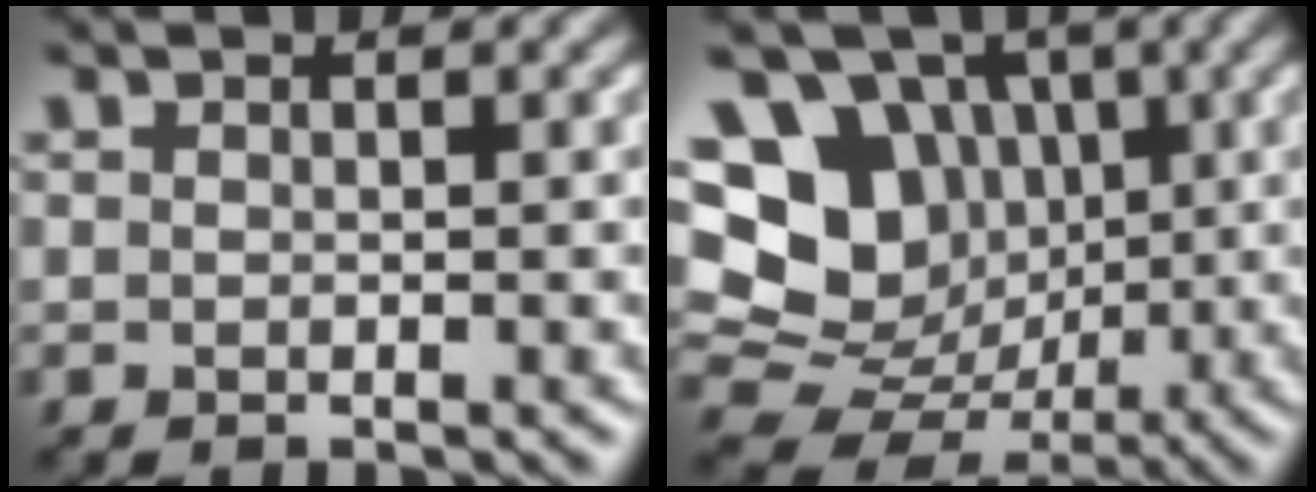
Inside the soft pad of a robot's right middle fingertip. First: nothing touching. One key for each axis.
{"total": 15.9, "fx": 3.7, "fy": 14.0, "fz": 6.7, "tx": -0.155, "ty": 0.034, "tz": 0.056}